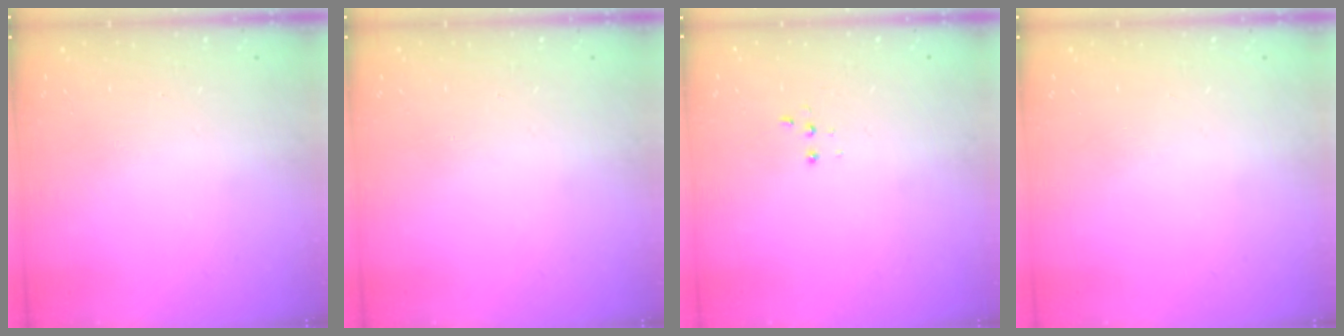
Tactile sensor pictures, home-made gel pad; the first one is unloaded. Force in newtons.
{"total": 0.0}
{"total": 2.7, "press": 2.7, "slide": 0.5}
{"total": 0.0}